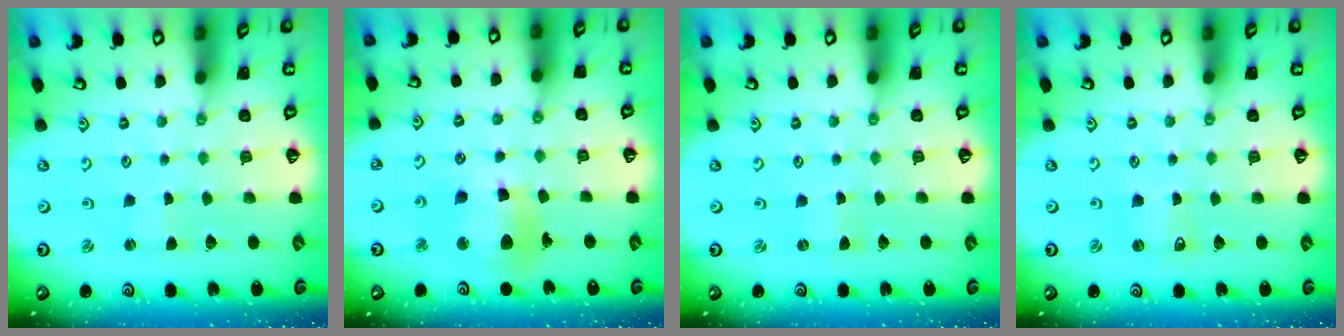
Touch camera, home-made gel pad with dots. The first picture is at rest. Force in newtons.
{"total": 13.1, "press": 13.0, "slide": 1.7}
{"total": 0.0}
{"total": 1.5, "press": 1.5, "slide": 0.1}